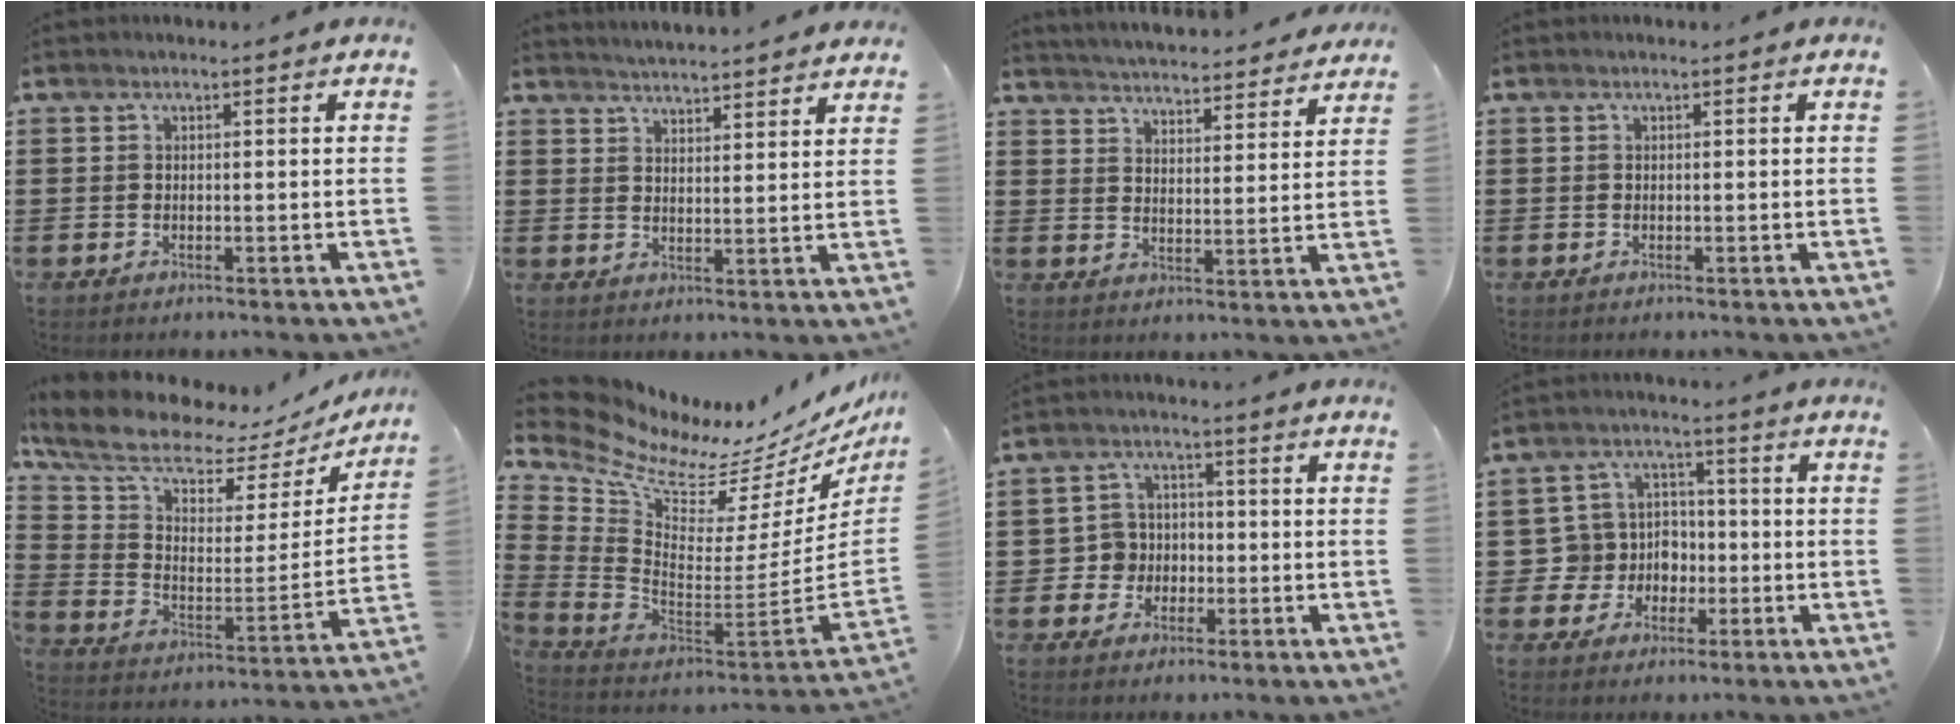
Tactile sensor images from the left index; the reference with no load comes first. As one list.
[{"total": 3.6, "force": [3.6, -0.6, -0.1], "torque": [-0.010, -0.021, 0.063]}, {"total": 4.3, "force": [4.2, -0.3, 0.1], "torque": [-0.023, -0.031, 0.071]}, {"total": 0.0}, {"total": 10.0, "force": [7.7, 3.6, 5.2], "torque": [-0.134, -0.044, 0.136]}, {"total": 8.3, "force": [6.6, 2.8, 4.0], "torque": [-0.118, -0.062, 0.112]}, {"total": 4.4, "force": [-1.1, 4.2, 0.8], "torque": [-0.032, 0.008, -0.023]}, {"total": 6.7, "force": [-0.7, 6.6, 1.2], "torque": [-0.057, 0.004, -0.010]}]